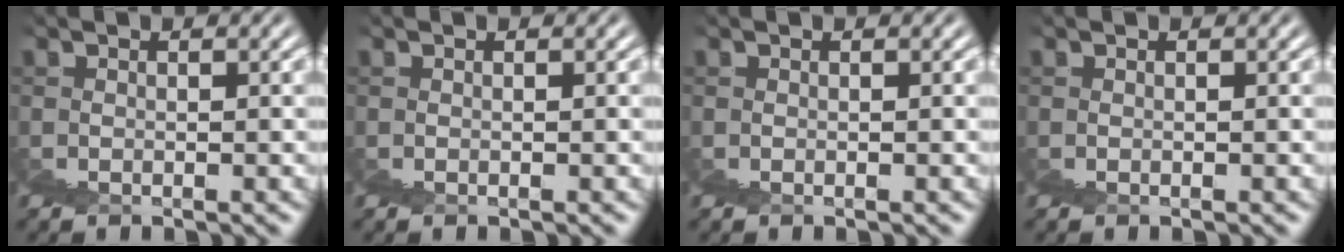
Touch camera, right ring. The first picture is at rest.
{"total": 0.0}
{"total": 0.0}
{"total": 0.0}